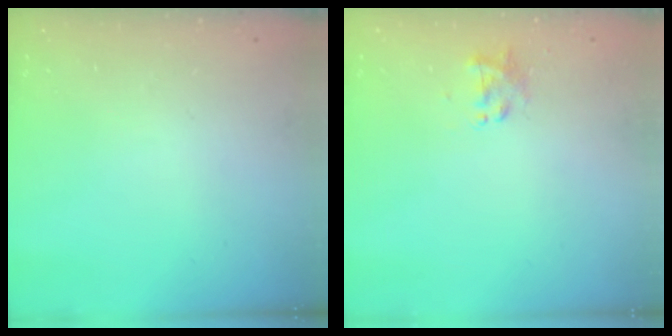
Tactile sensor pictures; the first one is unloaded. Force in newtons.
{"total": 2.2, "press": 2.2, "slide": 0.4}